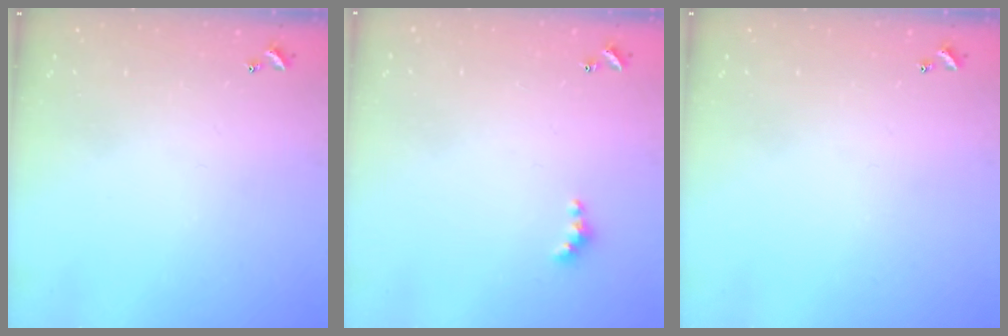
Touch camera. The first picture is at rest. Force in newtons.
{"total": 2.8, "press": 2.8, "slide": 0.5}
{"total": 0.0}